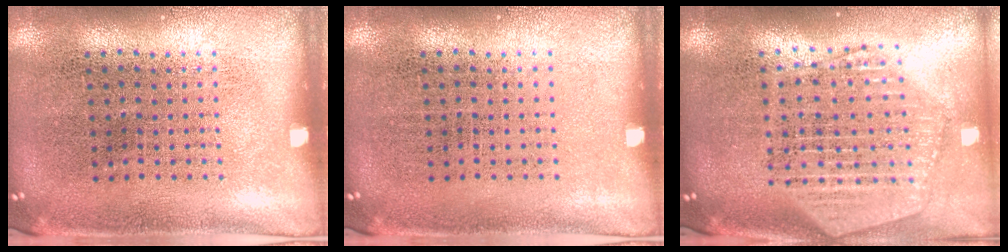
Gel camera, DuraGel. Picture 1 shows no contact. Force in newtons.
{"total": 0.0}
{"total": 2.3, "press": 2.0, "slide": 1.1}